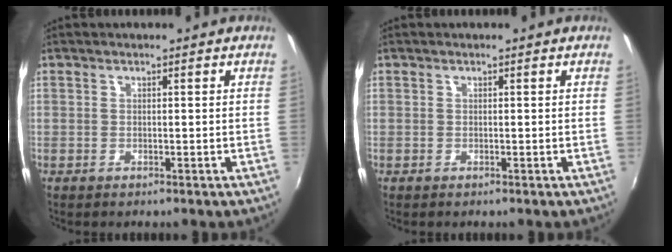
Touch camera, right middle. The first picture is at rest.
{"total": 0.0}